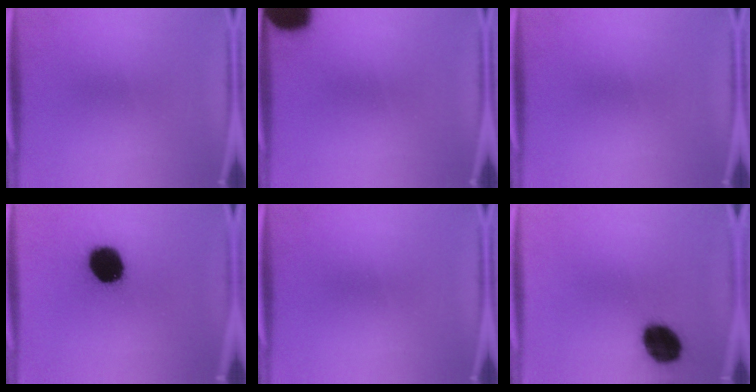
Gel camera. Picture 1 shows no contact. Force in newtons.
{"total": 17.6}
{"total": 0.0}
{"total": 16.0}
{"total": 0.0}
{"total": 13.4}